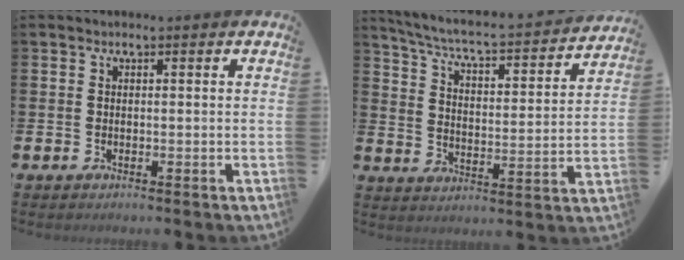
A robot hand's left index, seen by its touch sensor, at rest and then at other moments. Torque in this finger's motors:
{"motor_torque": [0.90, -1.24, 0.15, 0.04]}